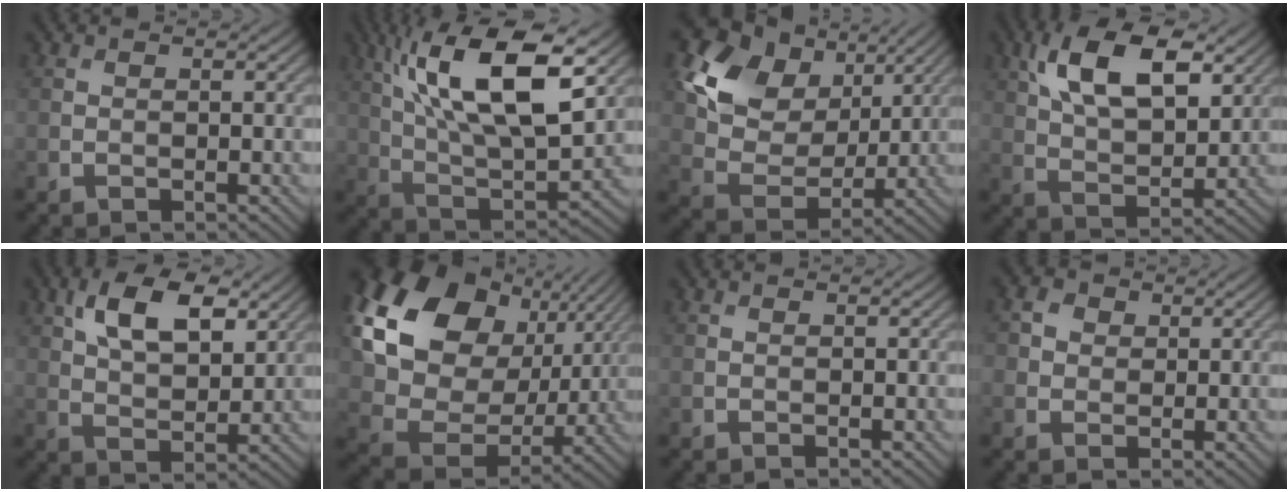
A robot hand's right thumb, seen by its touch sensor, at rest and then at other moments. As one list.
[{"total": 17.0, "force": [6.8, 6.7, 14.0], "torque": [-0.288, 0.012, 0.128]}, {"total": 13.3, "force": [6.0, 9.3, 7.4], "torque": [-0.169, 0.014, 0.105]}, {"total": 12.2, "force": [5.4, 6.0, 9.2], "torque": [-0.182, 0.008, 0.103]}, {"total": 9.8, "force": [4.4, 5.0, 7.2], "torque": [-0.141, 0.006, 0.081]}, {"total": 20.9, "force": [8.3, 15.2, 11.8], "torque": [-0.314, 0.039, 0.178]}, {"total": 0.0}, {"total": 2.4, "force": [0.4, 2.2, 0.8], "torque": [-0.021, 0.002, 0.002]}]